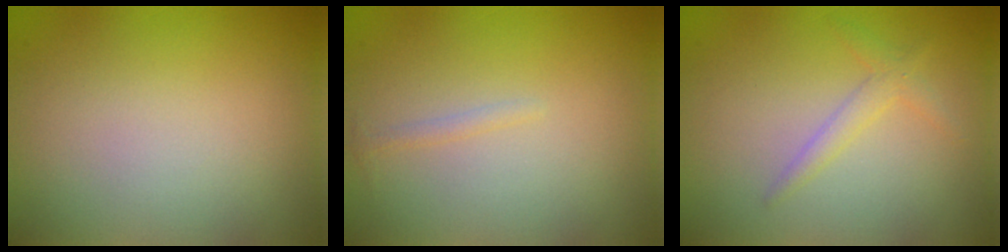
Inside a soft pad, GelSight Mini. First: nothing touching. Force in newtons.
{"total": 0.6, "press": 0.6, "slide": 0.1}
{"total": 1.5, "press": 1.5, "slide": 0.1}